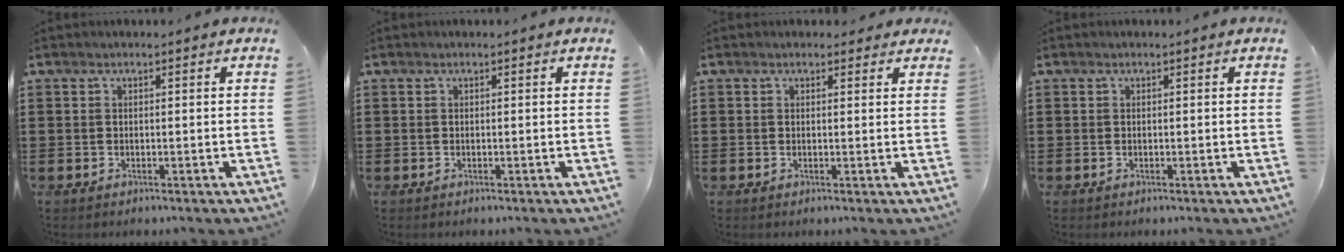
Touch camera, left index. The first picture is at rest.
{"total": 0.0}
{"total": 1.6, "force": [1.1, 1.1, 0.2], "torque": [-0.001, 0.004, 0.019]}
{"total": 0.0}